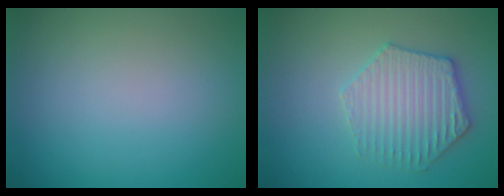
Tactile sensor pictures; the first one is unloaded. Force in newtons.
{"total": 3.9, "press": 3.9, "slide": 0.3}